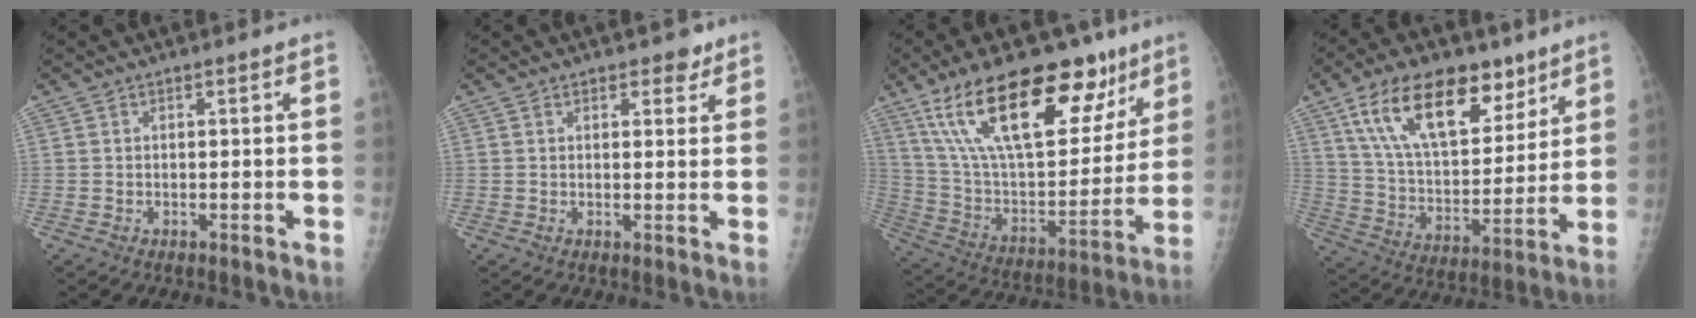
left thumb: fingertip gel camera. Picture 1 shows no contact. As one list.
[{"total": 2.6, "force": [1.8, 1.6, 1.1], "torque": [0.006, -0.009, 0.021]}, {"total": 29.2, "force": [16.9, 12.9, 20.0], "torque": [-0.290, -0.029, 0.292]}, {"total": 21.0, "force": [12.1, 10.7, 13.4], "torque": [-0.188, -0.043, 0.217]}]